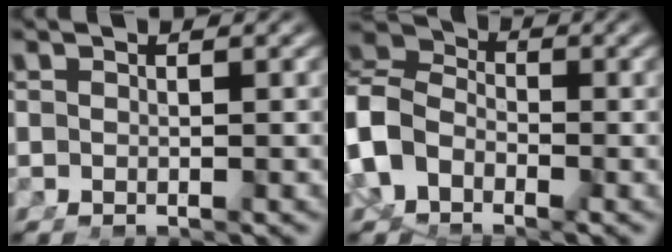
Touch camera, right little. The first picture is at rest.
{"total": 11.1, "force": [-0.7, 10.0, 4.9], "torque": [-0.135, -0.022, -0.020]}